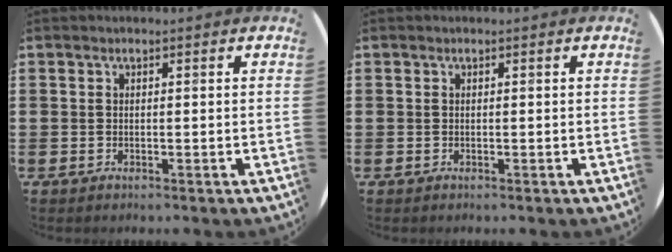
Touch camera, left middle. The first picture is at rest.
{"total": 0.0}